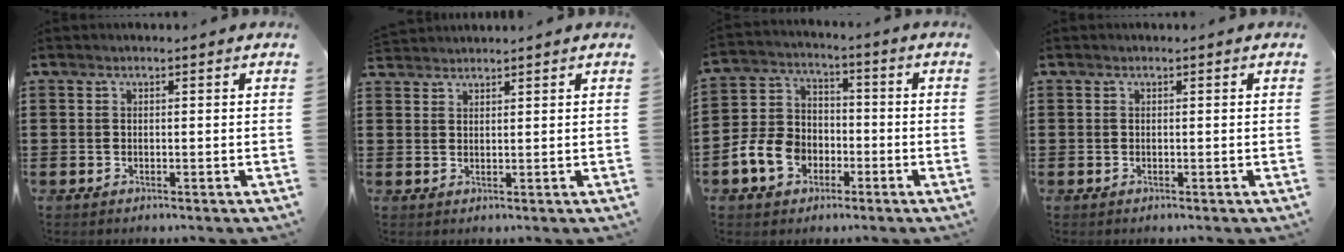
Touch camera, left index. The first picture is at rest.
{"total": 1.5, "force": [1.4, -0.1, -0.1], "torque": [-0.001, 0.000, 0.029]}
{"total": 8.5, "force": [-3.5, 6.7, 4.0], "torque": [-0.119, 0.015, -0.071]}
{"total": 0.0}